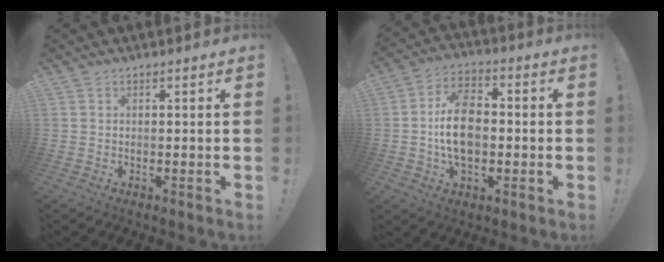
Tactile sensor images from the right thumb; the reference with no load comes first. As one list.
[{"total": 13.4, "force": [-1.5, 8.9, 9.9], "torque": [-0.190, 0.011, -0.029]}]